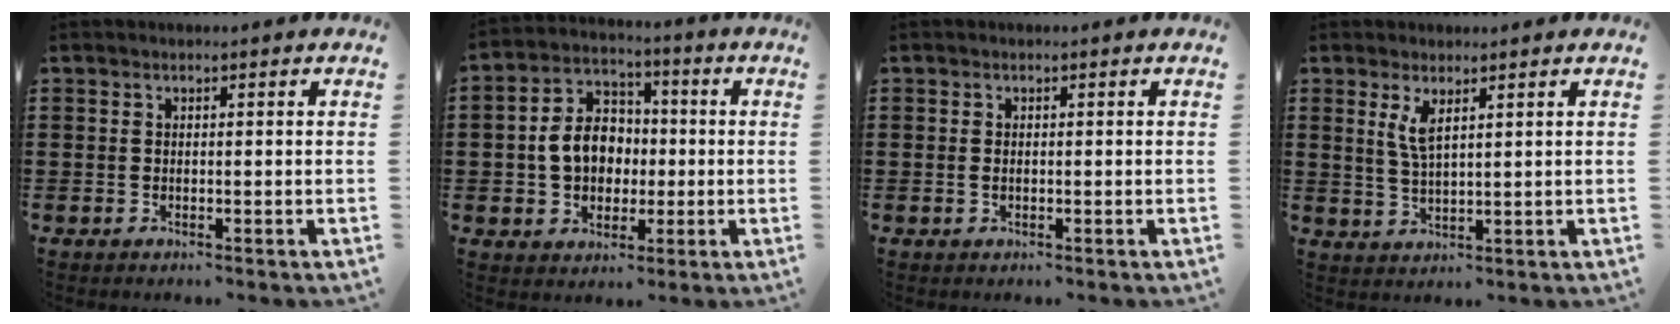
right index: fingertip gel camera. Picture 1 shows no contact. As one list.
[{"total": 8.0, "force": [-0.7, 6.4, 4.7], "torque": [-0.108, 0.012, -0.017]}, {"total": 0.7, "force": [0.0, 0.1, 0.7], "torque": [-0.017, -0.004, 0.000]}, {"total": 3.4, "force": [1.8, 1.0, 2.8], "torque": [-0.060, 0.003, 0.031]}]